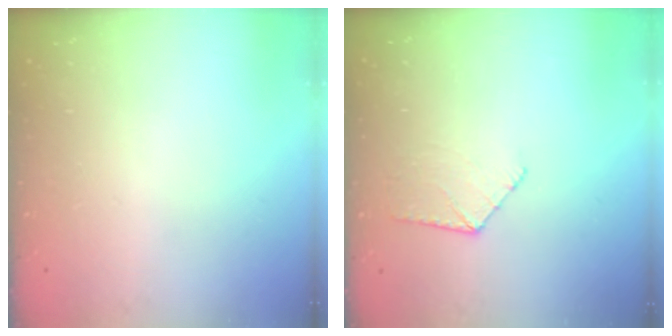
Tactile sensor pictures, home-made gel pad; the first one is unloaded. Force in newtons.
{"total": 6.4, "press": 6.4, "slide": 0.6}